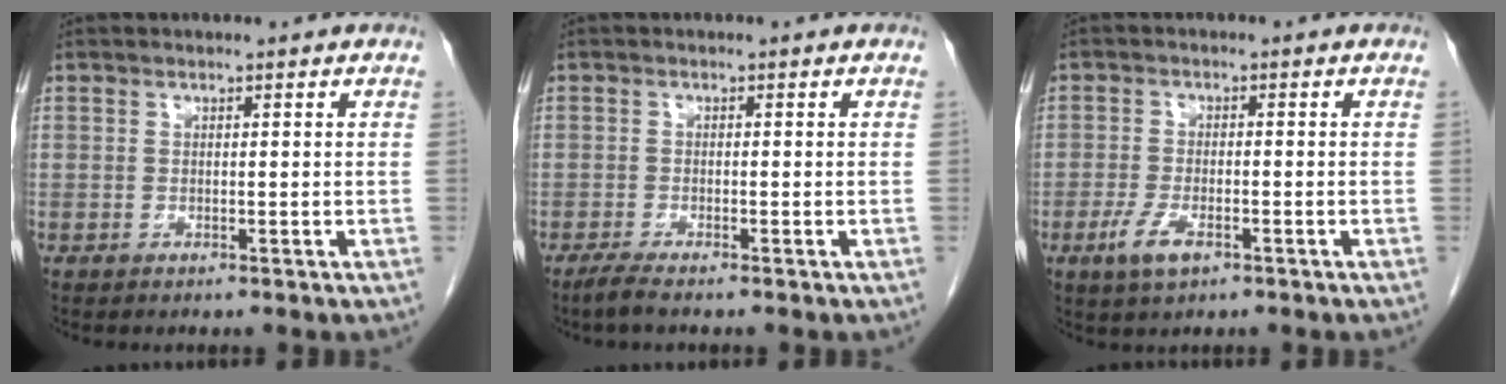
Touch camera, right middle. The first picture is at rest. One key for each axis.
{"total": 2.0, "fx": -1.6, "fy": -0.1, "fz": 1.2, "tx": -0.035, "ty": -0.007, "tz": -0.035}
{"total": 4.4, "fx": -2.2, "fy": 1.6, "fz": 3.4, "tx": -0.075, "ty": -0.005, "tz": -0.038}